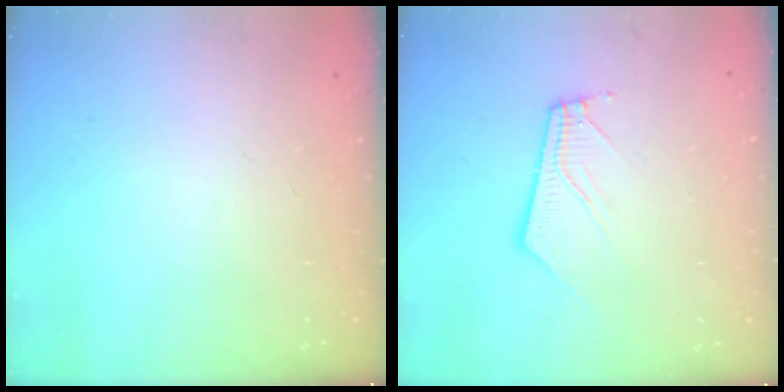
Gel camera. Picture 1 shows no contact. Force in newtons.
{"total": 5.5, "press": 5.5, "slide": 0.4}